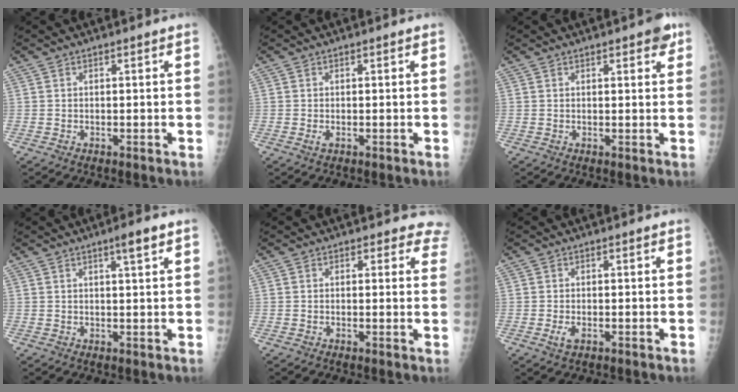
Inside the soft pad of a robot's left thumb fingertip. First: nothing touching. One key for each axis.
{"total": 1.1, "fx": 0.0, "fy": 0.6, "fz": 0.9, "tx": -0.017, "ty": -0.002, "tz": -0.004}
{"total": 3.6, "fx": 2.1, "fy": 1.5, "fz": 2.5, "tx": -0.015, "ty": -0.006, "tz": 0.021}
{"total": 3.6, "fx": 2.0, "fy": 0.5, "fz": 2.9, "tx": -0.042, "ty": -0.008, "tz": 0.031}
{"total": 5.3, "fx": 4.3, "fy": 2.9, "fz": 0.9, "tx": 0.036, "ty": -0.013, "tz": 0.022}
{"total": 2.0, "fx": -0.4, "fy": 1.1, "fz": 1.6, "tx": -0.034, "ty": -0.004, "tz": -0.011}